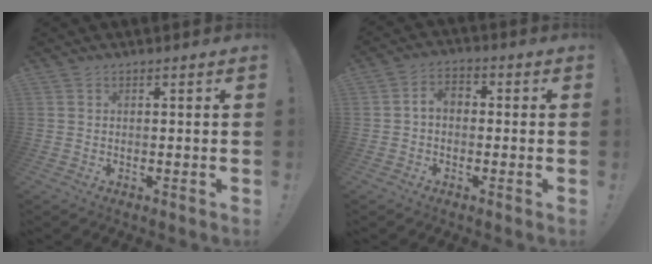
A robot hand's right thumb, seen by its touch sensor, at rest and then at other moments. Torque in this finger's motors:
{"motor_torque": [0.46, 0.60, 0.46, -0.22, -0.01]}